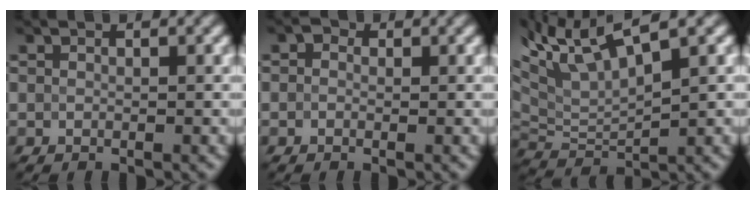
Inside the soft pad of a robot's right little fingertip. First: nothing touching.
{"total": 1.4, "force": [0.5, 1.2, 0.5], "torque": [-0.006, 0.011, -0.013]}
{"total": 7.7, "force": [4.0, 1.6, 6.3], "torque": [-0.158, 0.014, 0.077]}